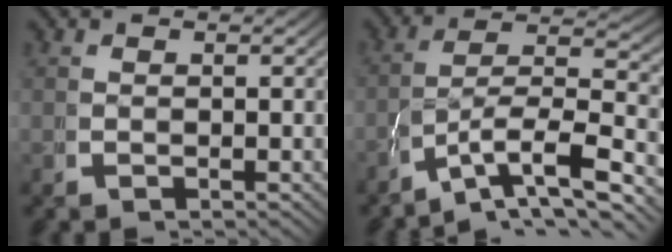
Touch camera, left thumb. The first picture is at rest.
{"total": 8.0, "force": [-2.6, 4.4, 6.1], "torque": [-0.111, -0.032, -0.030]}